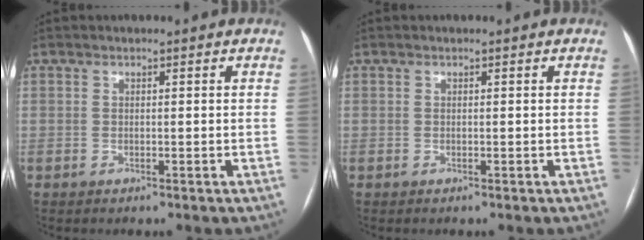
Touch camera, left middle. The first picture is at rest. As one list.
[{"total": 0.0}]